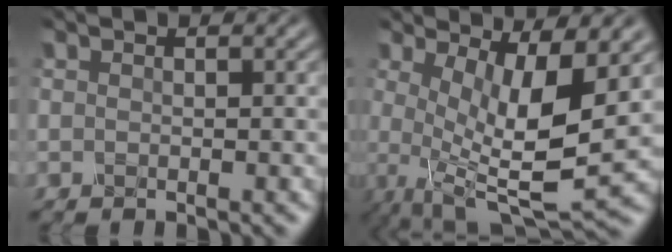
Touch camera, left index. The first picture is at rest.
{"total": 8.9, "force": [-0.2, 2.8, 8.5], "torque": [-0.157, -0.022, 0.008]}